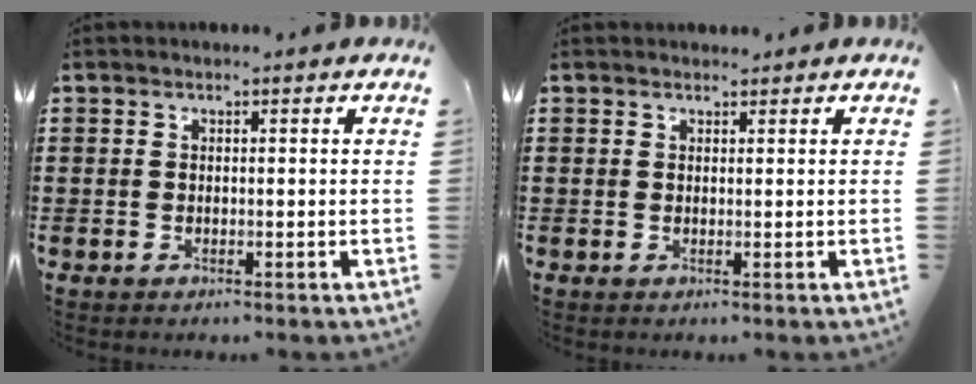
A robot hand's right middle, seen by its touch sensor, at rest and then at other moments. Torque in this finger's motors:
{"motor_torque": [0.53, -0.35, -0.01, 0.00]}